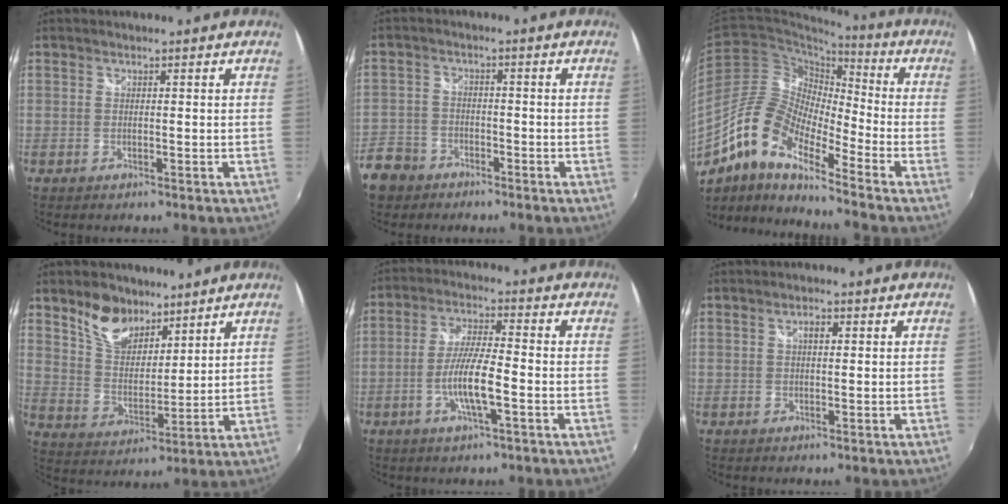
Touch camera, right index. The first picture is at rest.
{"total": 9.5, "force": [-5.5, 7.3, 2.6], "torque": [-0.089, 0.015, -0.102]}
{"total": 13.9, "force": [-8.7, 4.6, 9.8], "torque": [-0.176, 0.008, -0.185]}
{"total": 10.2, "force": [7.3, 5.5, 4.5], "torque": [-0.082, 0.008, 0.139]}
{"total": 8.1, "force": [-2.9, 1.0, 7.5], "torque": [-0.149, -0.004, -0.054]}
{"total": 1.7, "force": [0.5, 0.8, 1.4], "torque": [-0.023, 0.005, 0.006]}